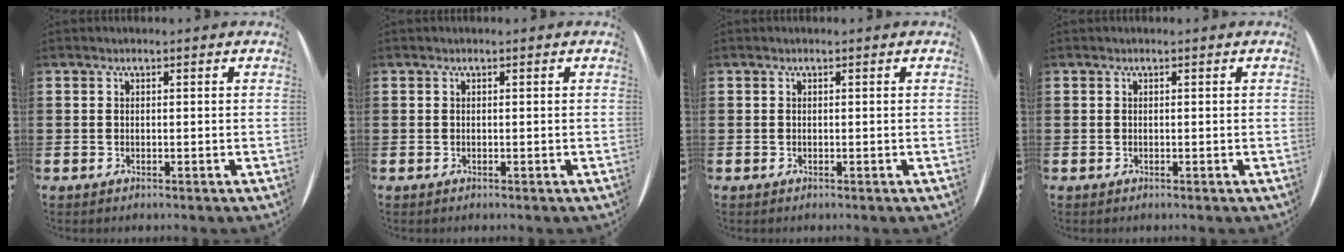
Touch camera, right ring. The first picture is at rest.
{"total": 0.0}
{"total": 0.0}
{"total": 0.0}